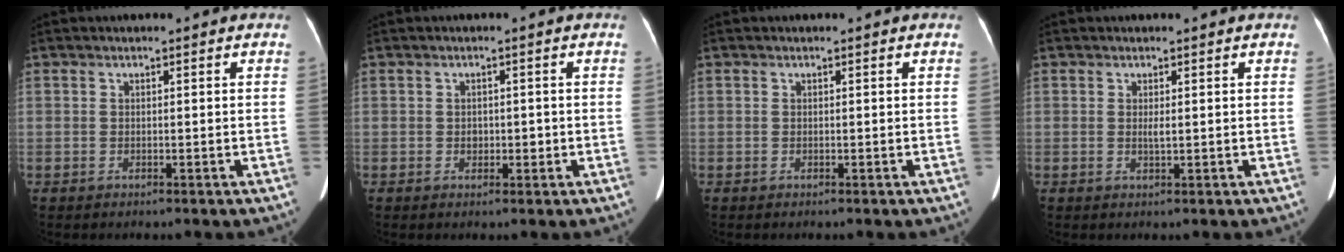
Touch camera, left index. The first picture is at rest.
{"total": 1.7, "force": [-0.3, 1.3, 1.1], "torque": [-0.017, 0.004, 0.000]}
{"total": 0.0}
{"total": 1.0, "force": [0.1, 0.2, 1.0], "torque": [-0.021, -0.003, 0.004]}